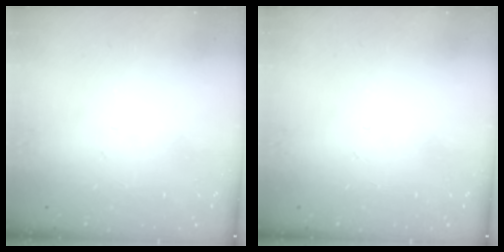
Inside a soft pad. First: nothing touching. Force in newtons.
{"total": 0.0}